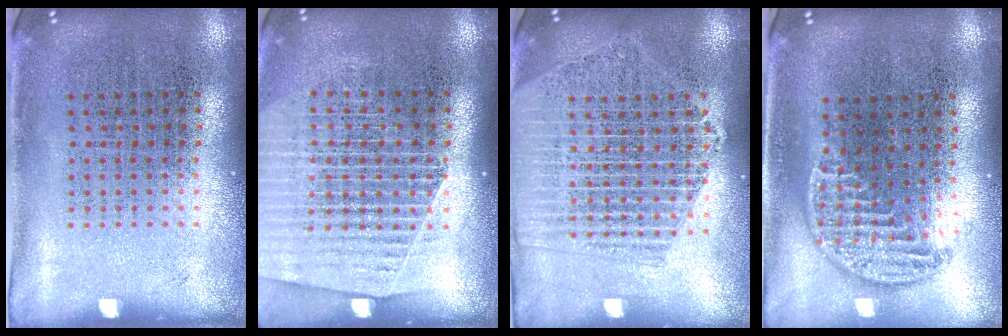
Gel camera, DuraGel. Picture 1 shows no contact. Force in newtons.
{"total": 1.7, "press": 1.6, "slide": 0.5}
{"total": 2.1, "press": 1.9, "slide": 0.8}
{"total": 1.2, "press": 1.0, "slide": 0.7}